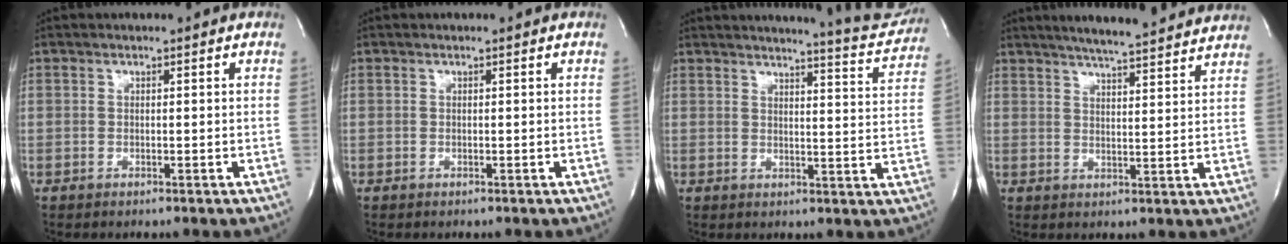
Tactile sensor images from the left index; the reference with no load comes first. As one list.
[{"total": 0.0}, {"total": 11.6, "force": [11.1, 0.3, 3.3], "torque": [-0.040, -0.051, 0.118]}, {"total": 14.2, "force": [12.8, 0.9, 6.2], "torque": [-0.100, 0.009, 0.166]}]